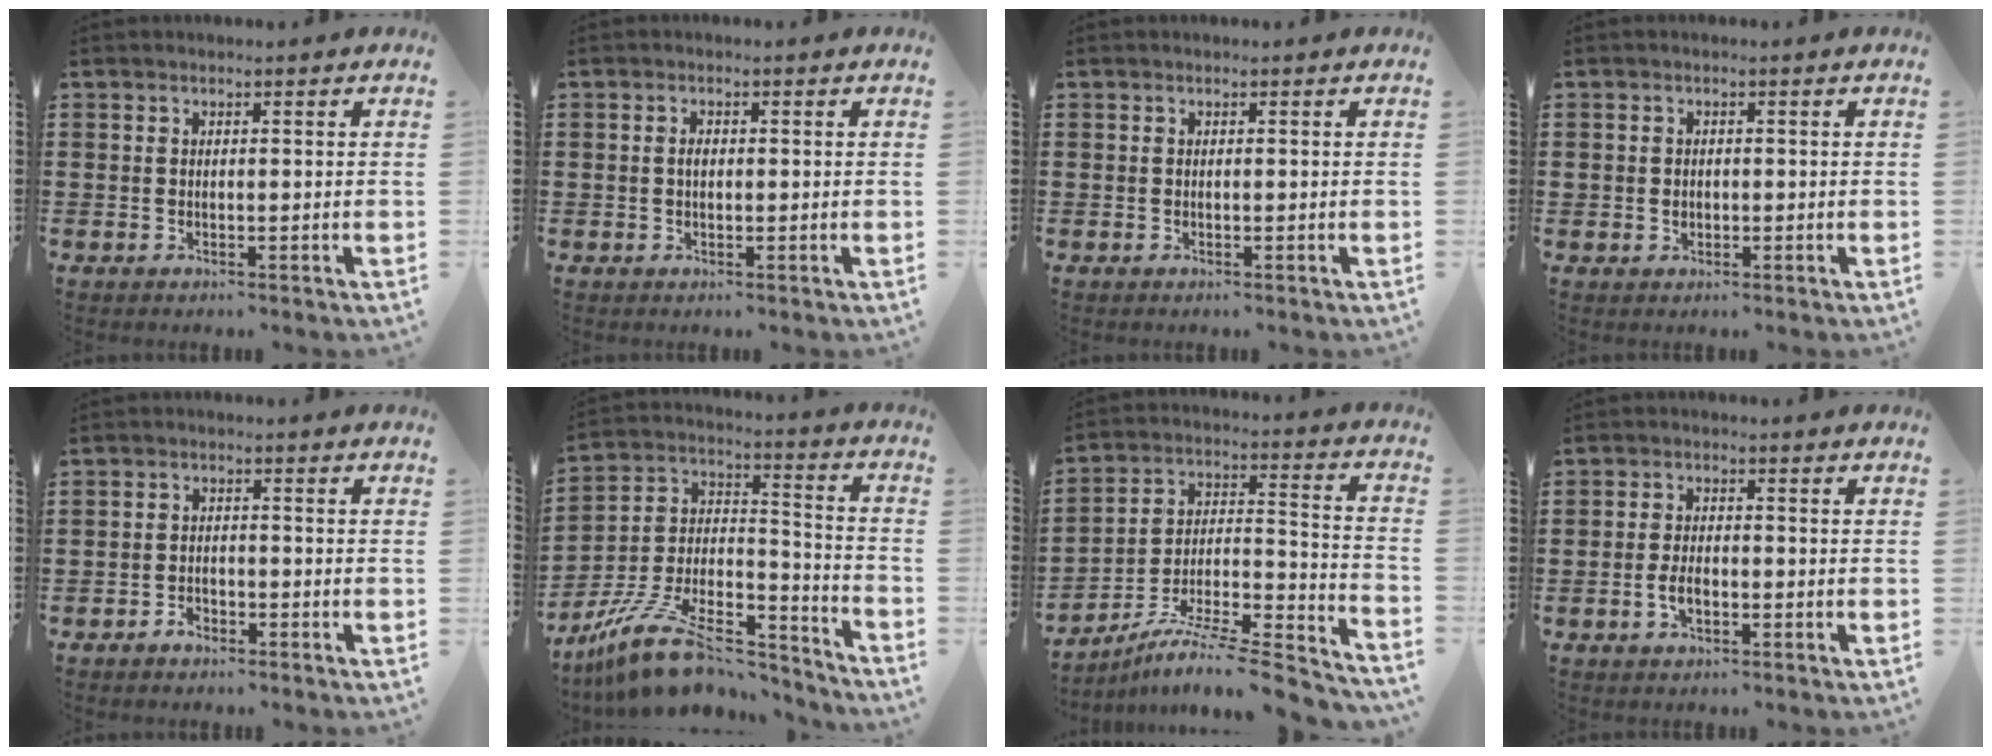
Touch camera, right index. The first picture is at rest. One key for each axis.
{"total": 1.4, "fx": 0.0, "fy": 0.7, "fz": 1.2, "tx": -0.024, "ty": 0.004, "tz": -0.001}
{"total": 0.0}
{"total": 1.0, "fx": -0.1, "fy": 1.0, "fz": 0.3, "tx": -0.008, "ty": 0.006, "tz": -0.003}
{"total": 1.6, "fx": -1.3, "fy": 0.9, "fz": 0.5, "tx": -0.012, "ty": 0.001, "tz": -0.027}
{"total": 14.3, "fx": -11.3, "fy": 4.8, "fz": 7.4, "tx": -0.138, "ty": 0.034, "tz": -0.206}
{"total": 8.4, "fx": -7.3, "fy": 0.8, "fz": 4.0, "tx": -0.059, "ty": 0.006, "tz": -0.145}
{"total": 3.0, "fx": -0.9, "fy": 1.6, "fz": 2.5, "tx": -0.054, "ty": 0.001, "tz": -0.018}